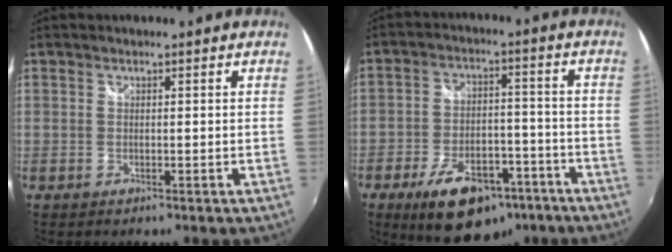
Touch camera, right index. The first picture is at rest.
{"total": 16.6, "force": [-10.4, 8.3, 9.9], "torque": [-0.180, 0.007, -0.148]}